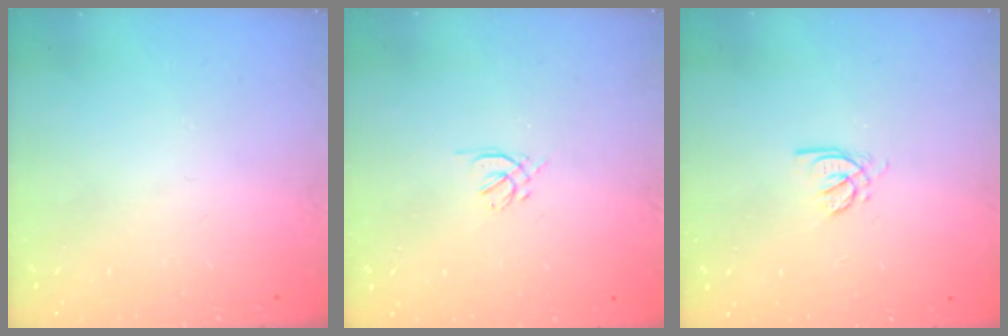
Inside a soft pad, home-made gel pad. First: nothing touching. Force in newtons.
{"total": 1.6, "press": 1.5, "slide": 0.5}
{"total": 1.6, "press": 1.6, "slide": 0.3}